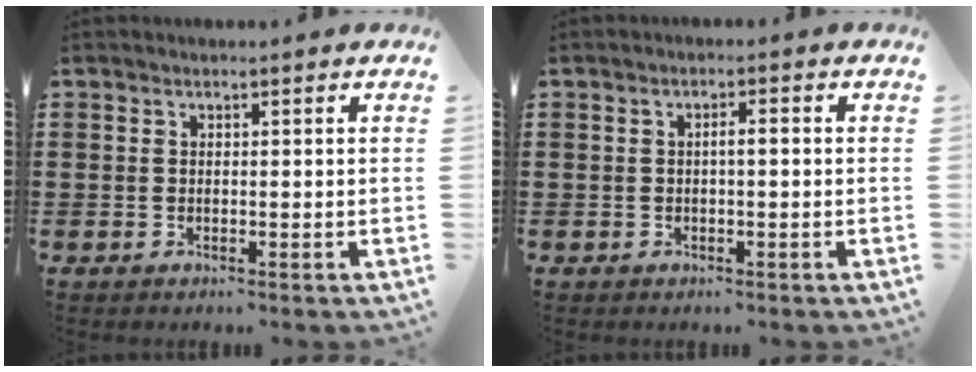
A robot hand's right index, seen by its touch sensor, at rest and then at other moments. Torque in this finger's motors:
{"motor_torque": [0.65, 0.24, 0.05, 0.06]}